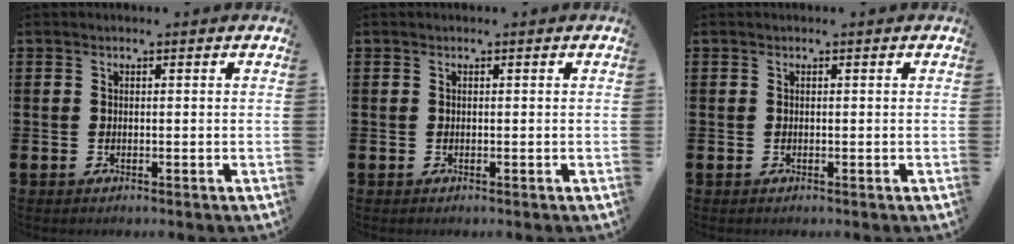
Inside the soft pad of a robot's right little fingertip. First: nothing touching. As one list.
[{"total": 0.0}, {"total": 0.0}]